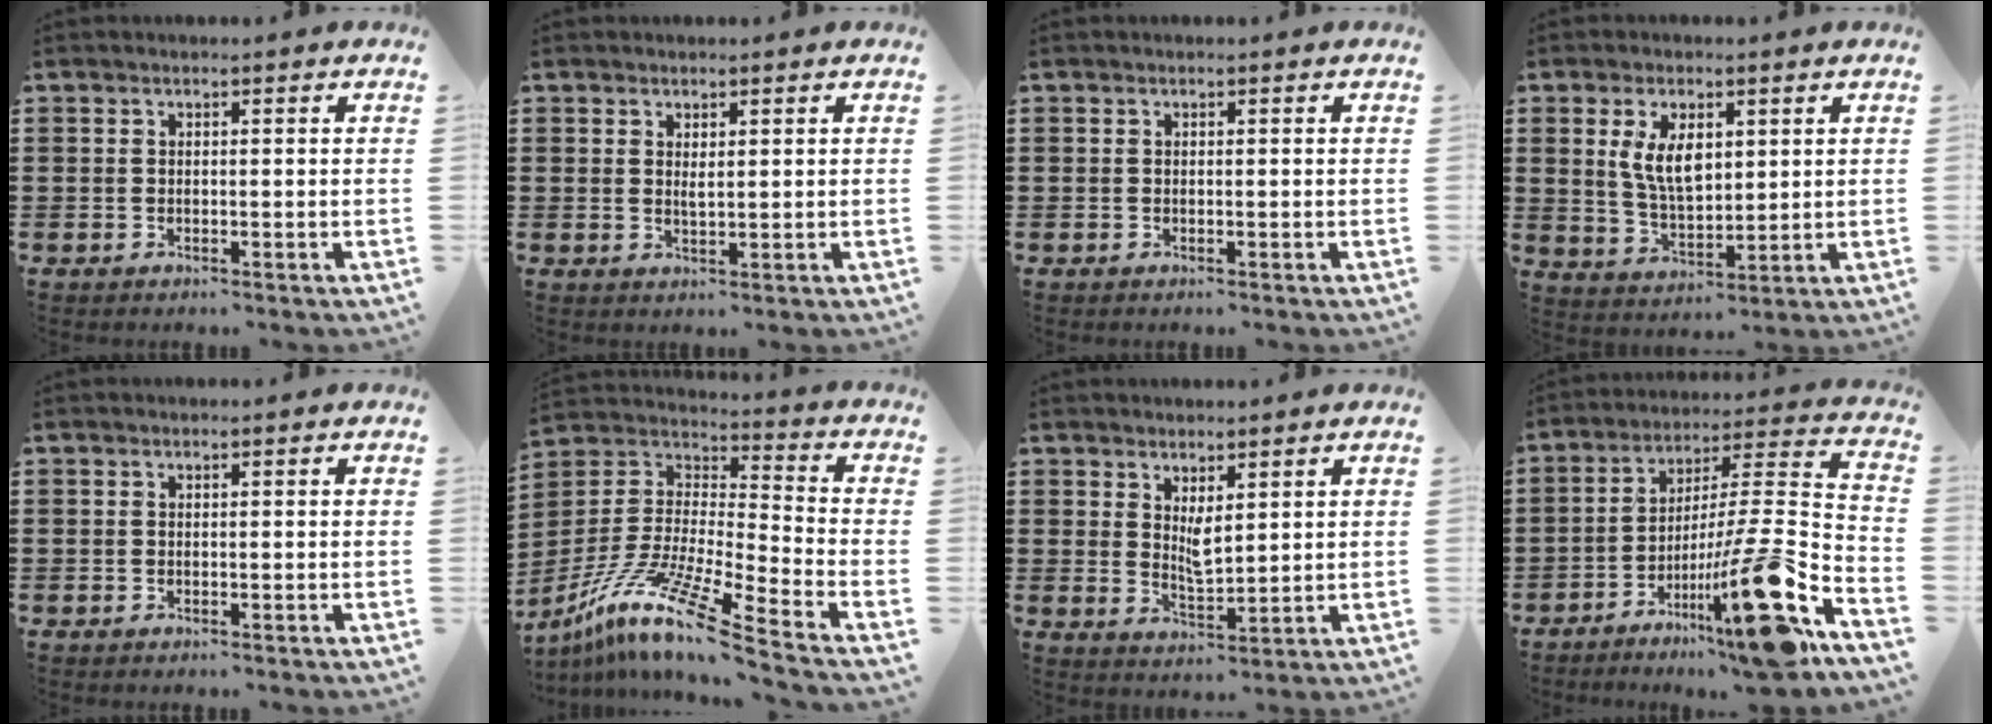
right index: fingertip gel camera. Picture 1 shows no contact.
{"total": 1.4, "force": [0.7, 0.5, 1.1], "torque": [-0.022, 0.002, 0.012]}
{"total": 0.0}
{"total": 7.0, "force": [2.1, 3.5, 5.7], "torque": [-0.112, 0.005, 0.036]}
{"total": 0.0}
{"total": 13.4, "force": [-10.5, 0.1, 8.3], "torque": [-0.167, 0.007, -0.204]}
{"total": 3.3, "force": [1.8, 1.3, 2.4], "torque": [-0.043, -0.004, 0.032]}
{"total": 17.8, "force": [-9.9, 0.6, 14.8], "torque": [-0.222, 0.001, -0.174]}